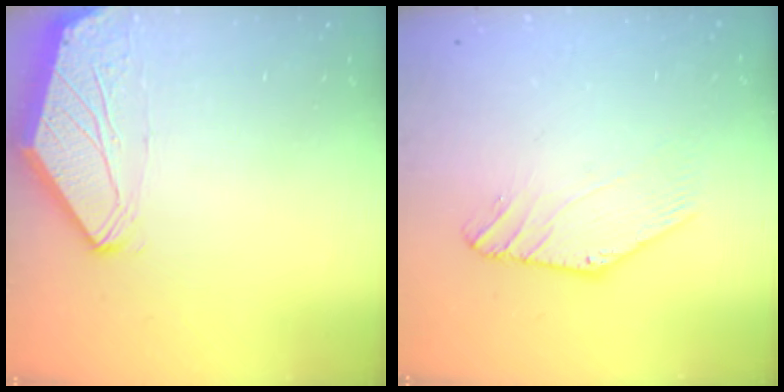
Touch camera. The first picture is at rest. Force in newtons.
{"total": 1.0, "press": 1.0, "slide": 0.1}